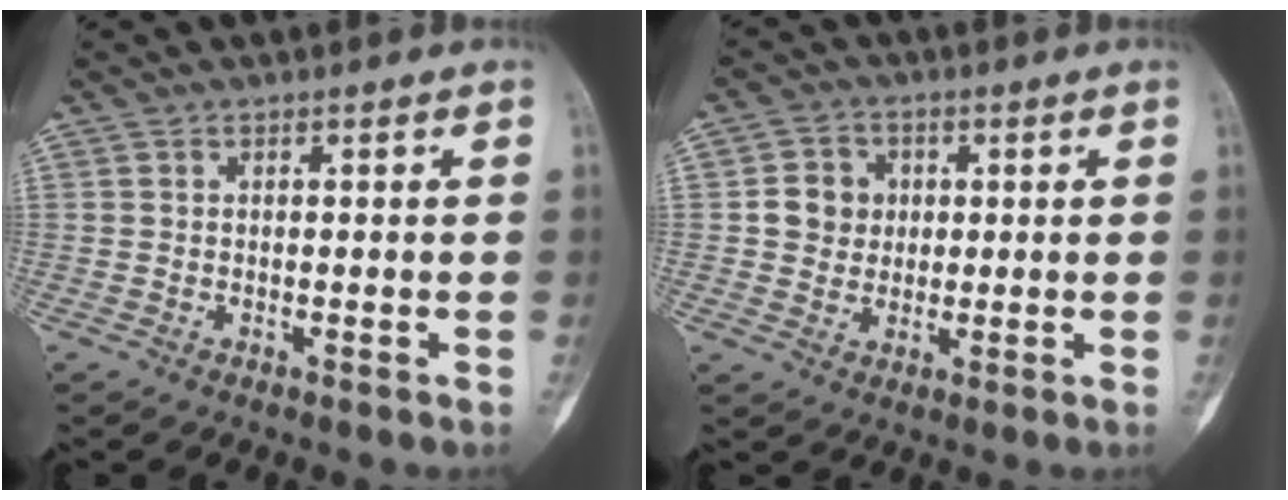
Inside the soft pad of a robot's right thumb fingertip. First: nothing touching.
{"total": 6.3, "force": [0.8, 5.8, 2.4], "torque": [-0.008, 0.004, 0.010]}